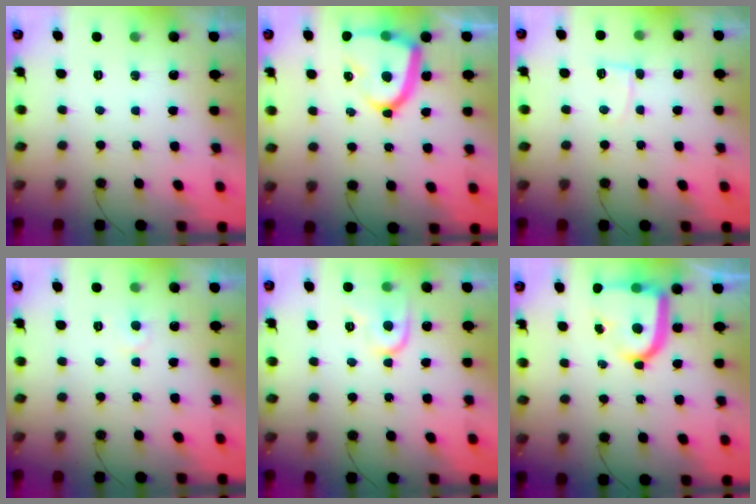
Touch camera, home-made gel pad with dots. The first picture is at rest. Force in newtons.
{"total": 15.2, "press": 15.1, "slide": 1.6}
{"total": 3.4, "press": 3.4, "slide": 0.4}
{"total": 3.6, "press": 3.6, "slide": 0.4}
{"total": 9.8, "press": 9.8, "slide": 0.8}
{"total": 14.9, "press": 14.8, "slide": 1.6}